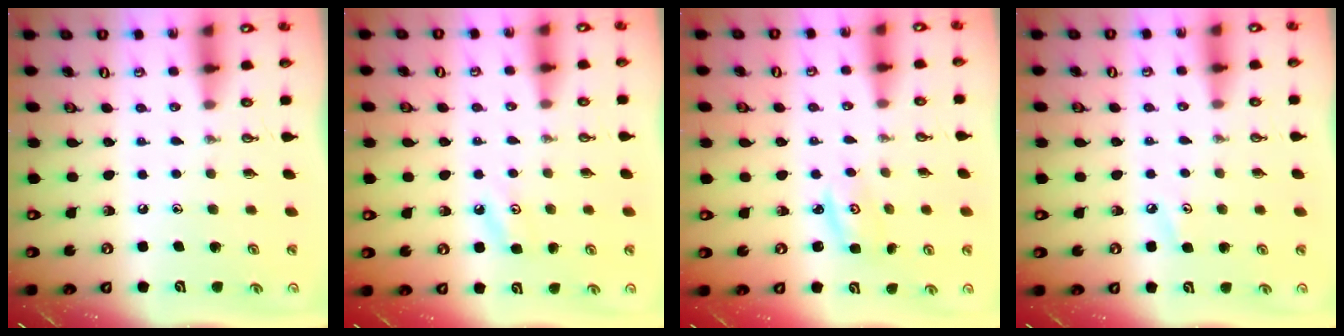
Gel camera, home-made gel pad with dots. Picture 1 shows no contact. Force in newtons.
{"total": 3.5, "press": 3.4, "slide": 0.8}
{"total": 2.3, "press": 2.3, "slide": 0.2}
{"total": 3.6, "press": 3.6, "slide": 0.5}